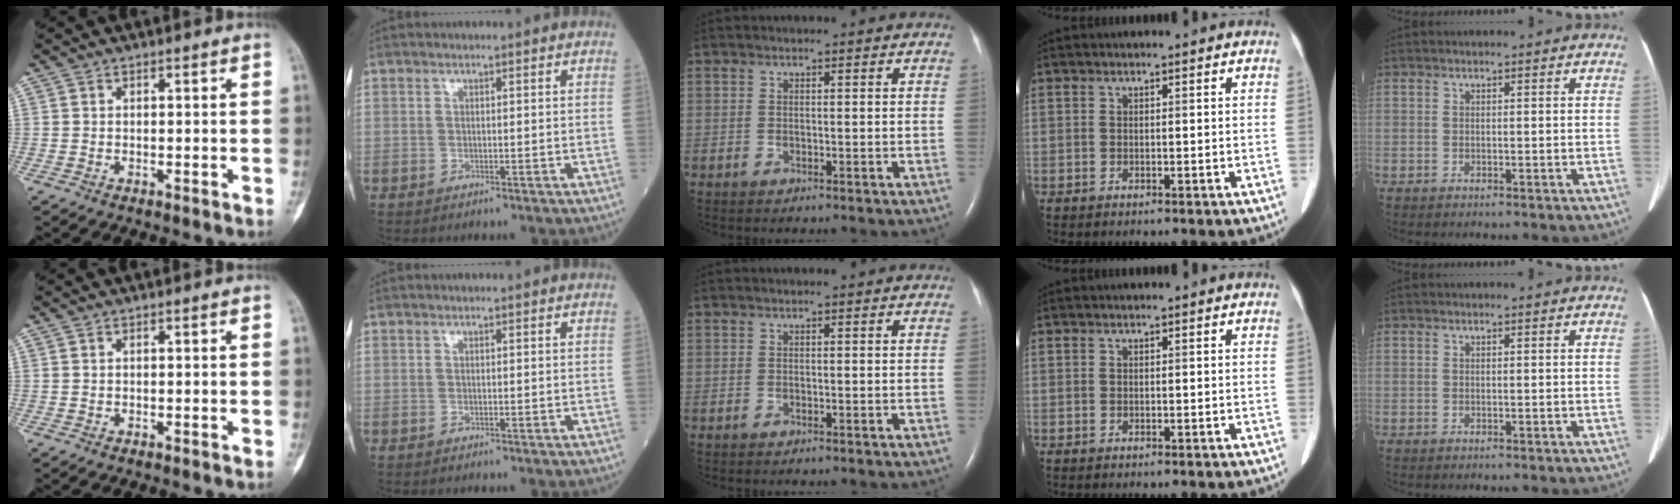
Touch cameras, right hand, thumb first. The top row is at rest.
{}